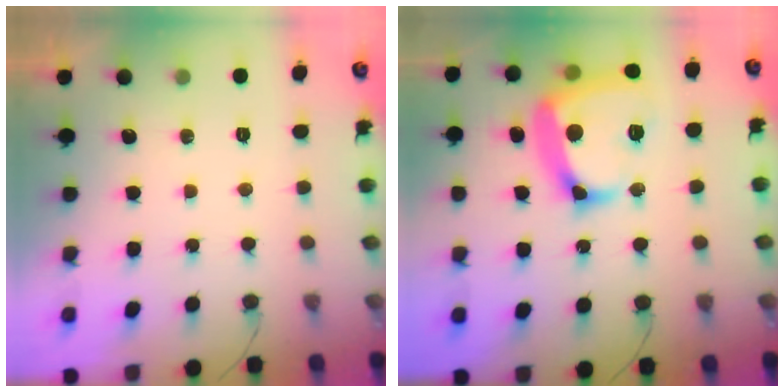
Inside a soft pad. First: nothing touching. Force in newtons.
{"total": 18.1, "press": 18.0, "slide": 1.8}